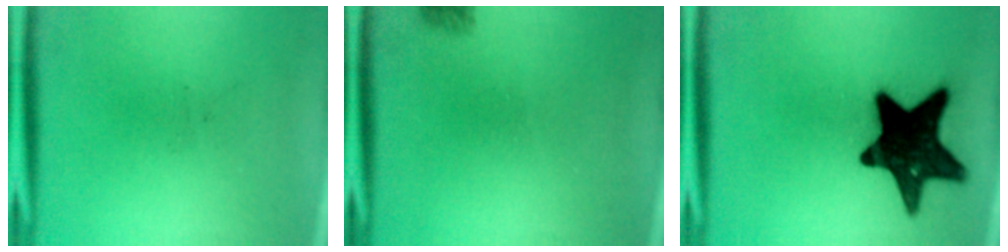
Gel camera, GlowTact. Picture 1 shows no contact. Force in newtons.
{"total": 1.6}
{"total": 18.2}